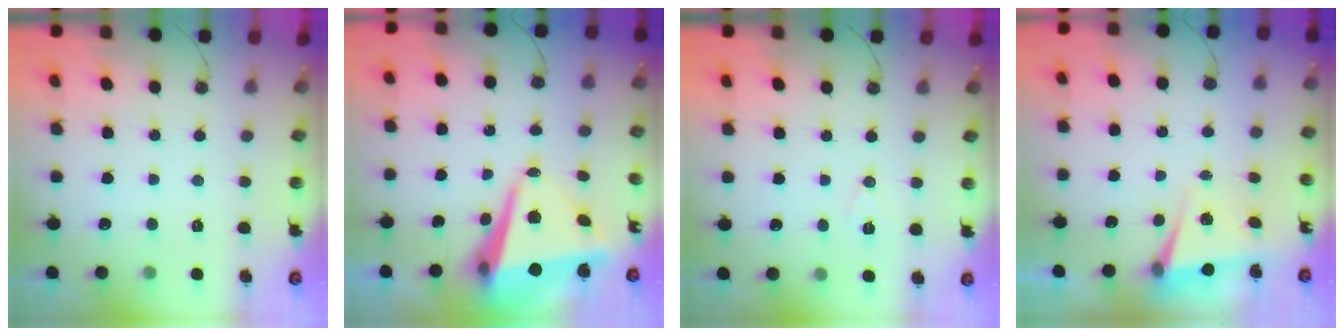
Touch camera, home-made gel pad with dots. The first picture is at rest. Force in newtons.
{"total": 10.7, "press": 10.7, "slide": 0.9}
{"total": 6.3, "press": 4.4, "slide": 4.5}
{"total": 4.5, "press": 3.4, "slide": 2.9}